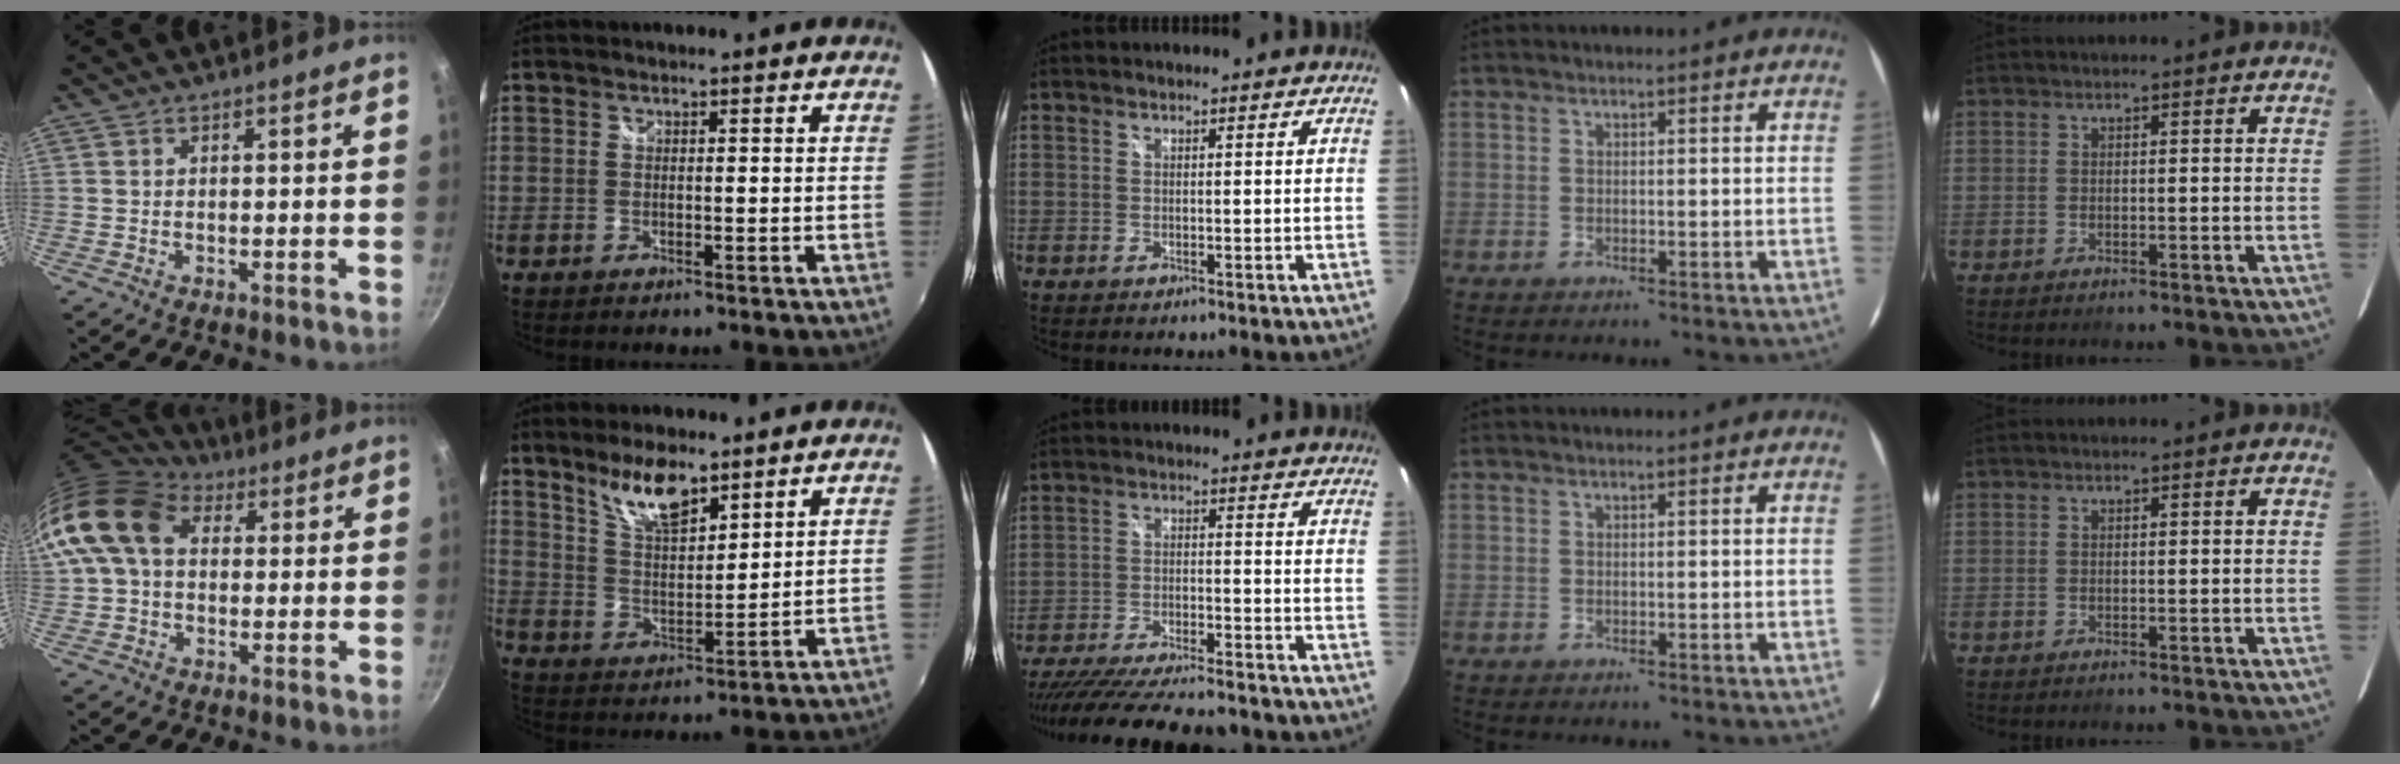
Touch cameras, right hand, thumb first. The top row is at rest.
{"thumb": {"total": 13.4, "force": [3.1, 9.8, 8.6], "torque": [-0.142, 0.021, 0.039]}, "index": {"total": 9.4, "force": [6.8, 3.0, 5.8], "torque": [-0.100, 0.002, 0.132]}, "middle": {"total": 23.4, "force": [-20.1, 4.9, 11.0], "torque": [-0.212, -0.045, -0.300]}}